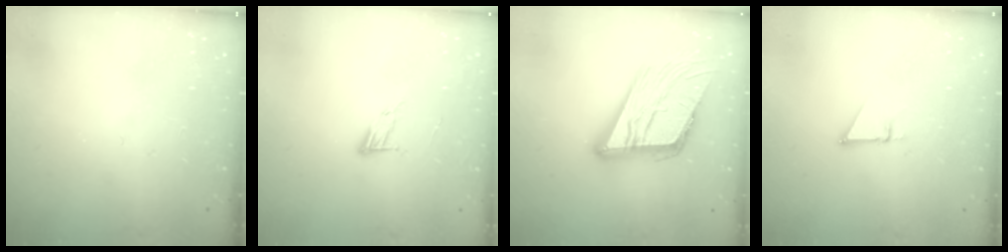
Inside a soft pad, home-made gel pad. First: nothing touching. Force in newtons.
{"total": 5.0, "press": 4.9, "slide": 0.5}
{"total": 19.1, "press": 18.9, "slide": 2.6}
{"total": 1.4, "press": 1.4, "slide": 0.0}